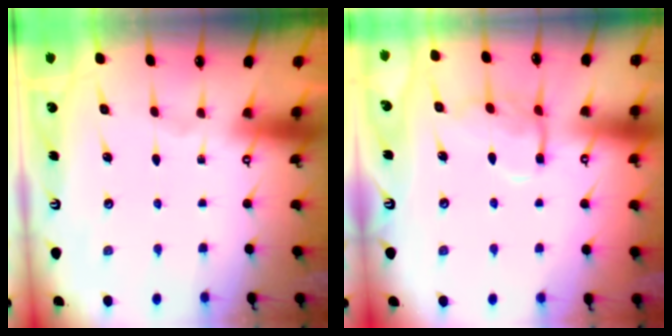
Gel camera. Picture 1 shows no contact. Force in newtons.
{"total": 13.1, "press": 13.1, "slide": 1.0}